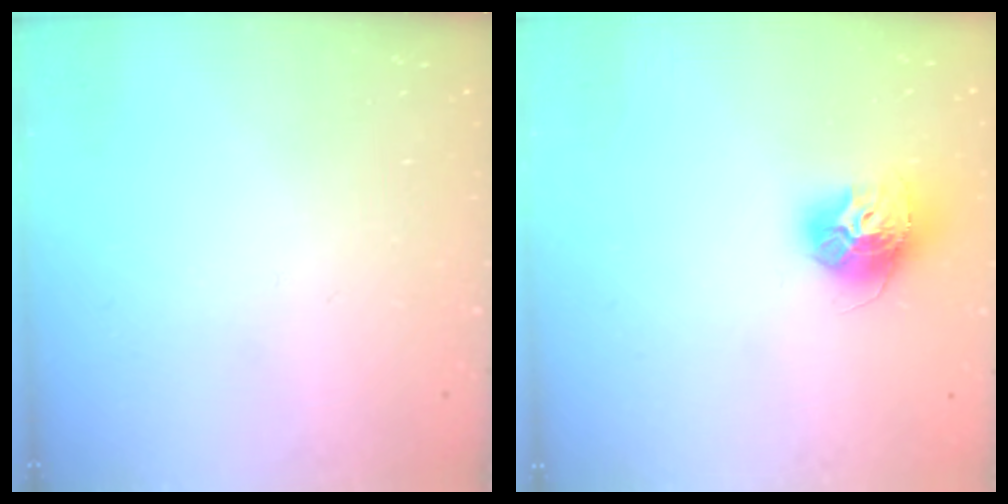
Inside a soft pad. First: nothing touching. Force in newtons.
{"total": 12.8, "press": 12.8, "slide": 1.1}